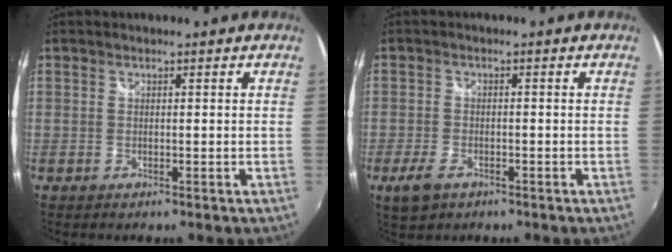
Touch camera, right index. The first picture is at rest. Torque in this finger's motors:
{"motor_torque": [0.20, -0.23, 0.16, 0.02]}